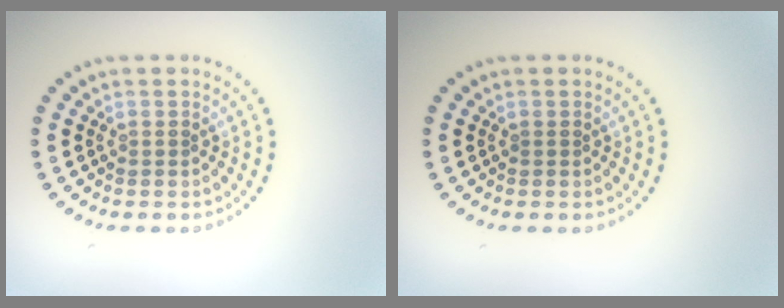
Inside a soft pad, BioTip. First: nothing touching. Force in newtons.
{"total": 0.0}